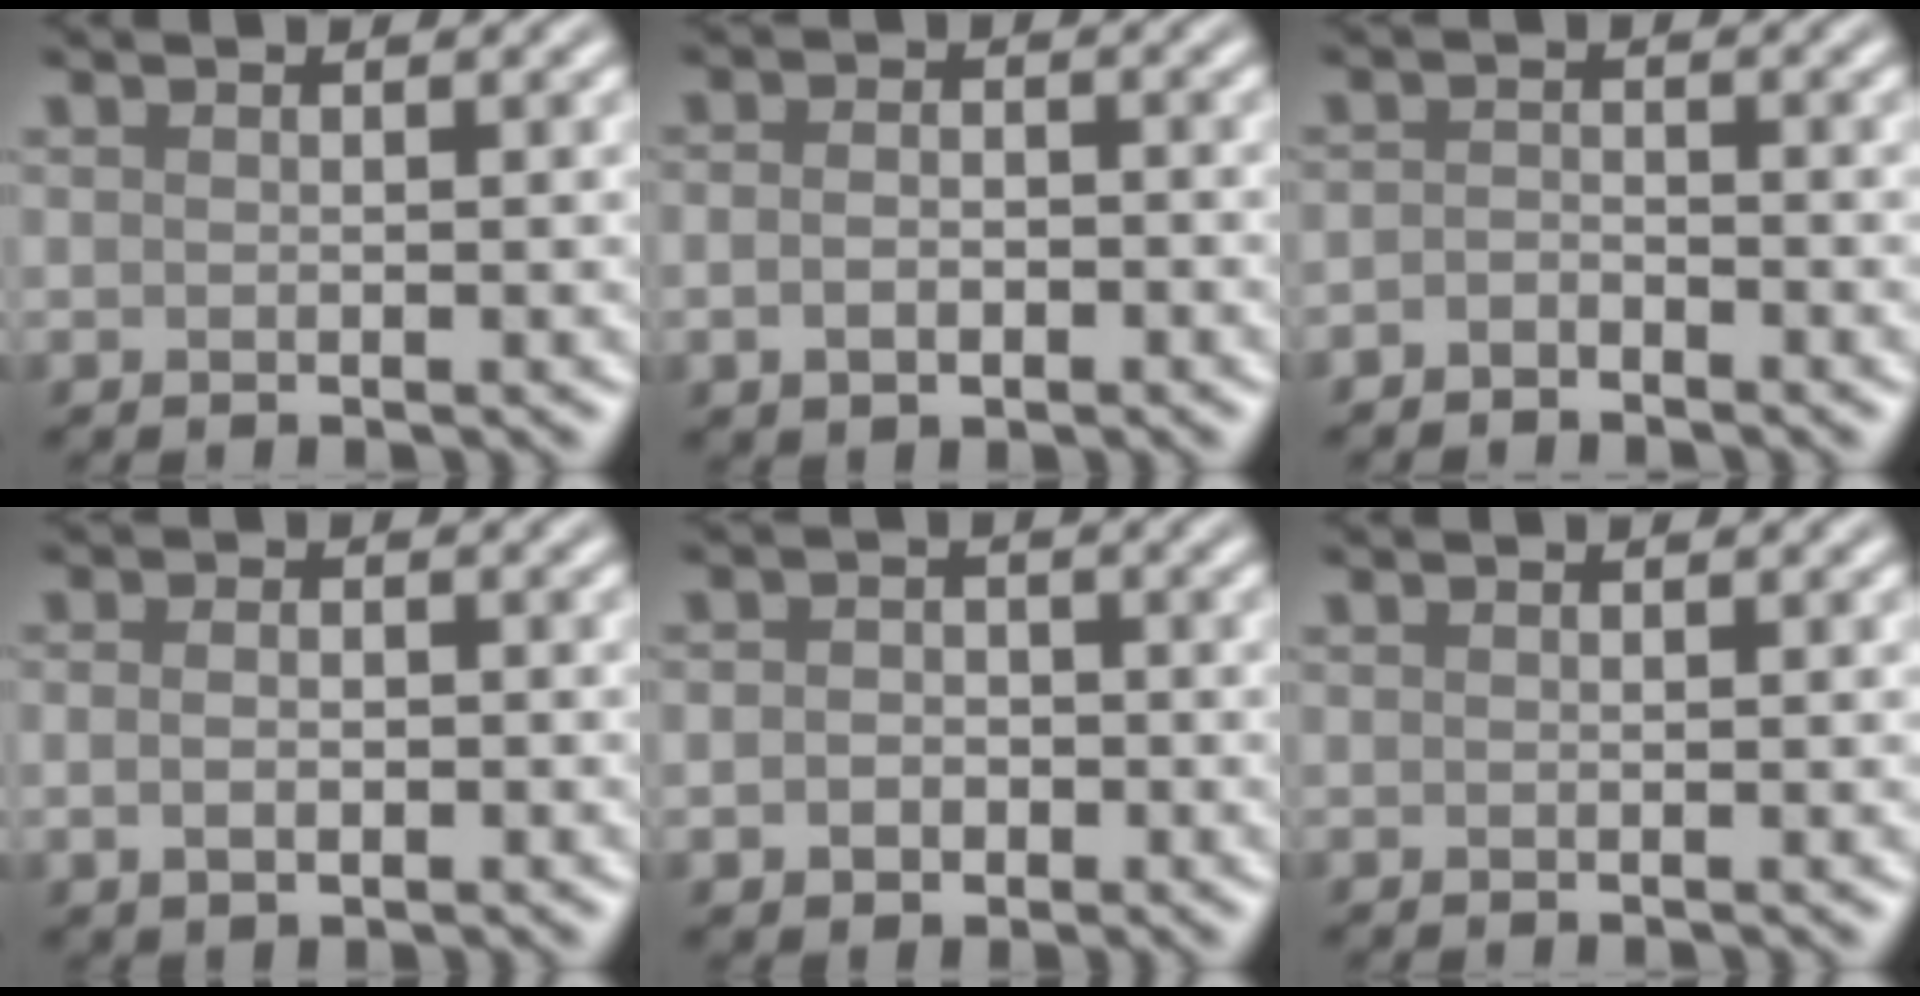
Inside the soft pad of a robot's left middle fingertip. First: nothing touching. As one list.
[{"total": 2.3, "force": [-0.8, 1.5, 1.6], "torque": [-0.029, -0.002, -0.017]}, {"total": 1.4, "force": [-1.2, 0.6, 0.4], "torque": [-0.006, 0.002, -0.028]}, {"total": 2.4, "force": [-0.4, 1.5, 1.8], "torque": [-0.027, -0.002, -0.006]}, {"total": 2.5, "force": [-0.7, 2.1, 1.2], "torque": [-0.007, -0.004, -0.021]}, {"total": 0.0}]